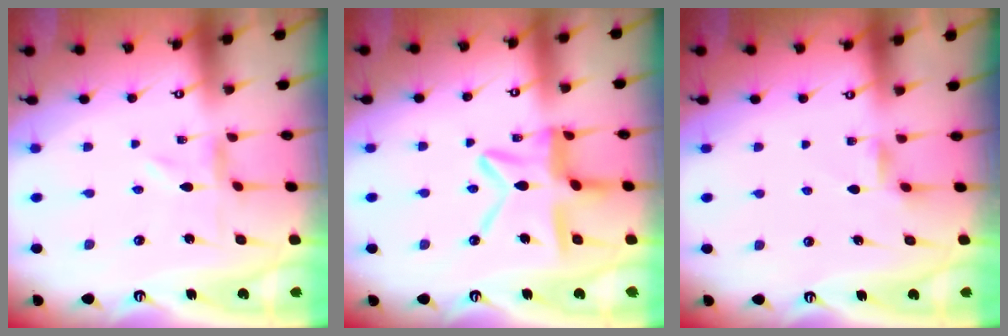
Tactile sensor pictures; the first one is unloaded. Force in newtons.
{"total": 13.2, "press": 13.2, "slide": 1.3}
{"total": 2.7, "press": 2.7, "slide": 0.5}